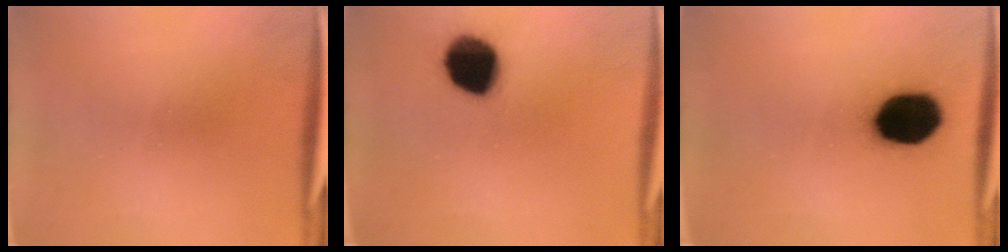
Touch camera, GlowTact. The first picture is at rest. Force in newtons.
{"total": 15.1}
{"total": 17.6}